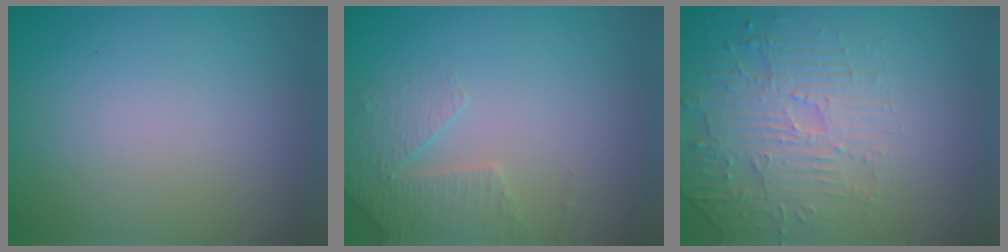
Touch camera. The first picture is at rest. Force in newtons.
{"total": 2.8, "press": 2.7, "slide": 0.7}
{"total": 4.6, "press": 3.8, "slide": 2.5}